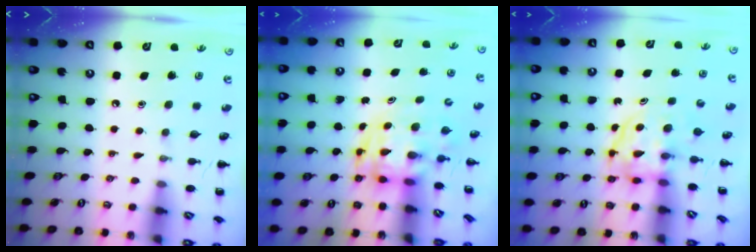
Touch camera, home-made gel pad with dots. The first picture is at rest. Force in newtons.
{"total": 3.5, "press": 3.4, "slide": 0.7}
{"total": 3.6, "press": 3.6, "slide": 0.3}